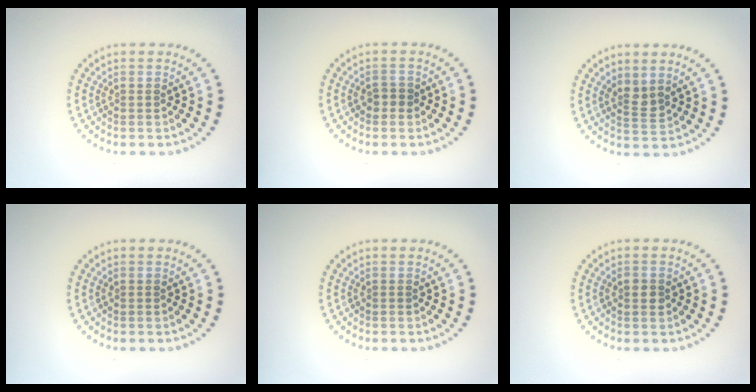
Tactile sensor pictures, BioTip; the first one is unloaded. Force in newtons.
{"total": 1.1, "press": 1.1, "slide": 0.4}
{"total": 1.8, "press": 1.4, "slide": 1.1}
{"total": 0.0}
{"total": 0.0}
{"total": 0.9, "press": 0.9, "slide": 0.0}